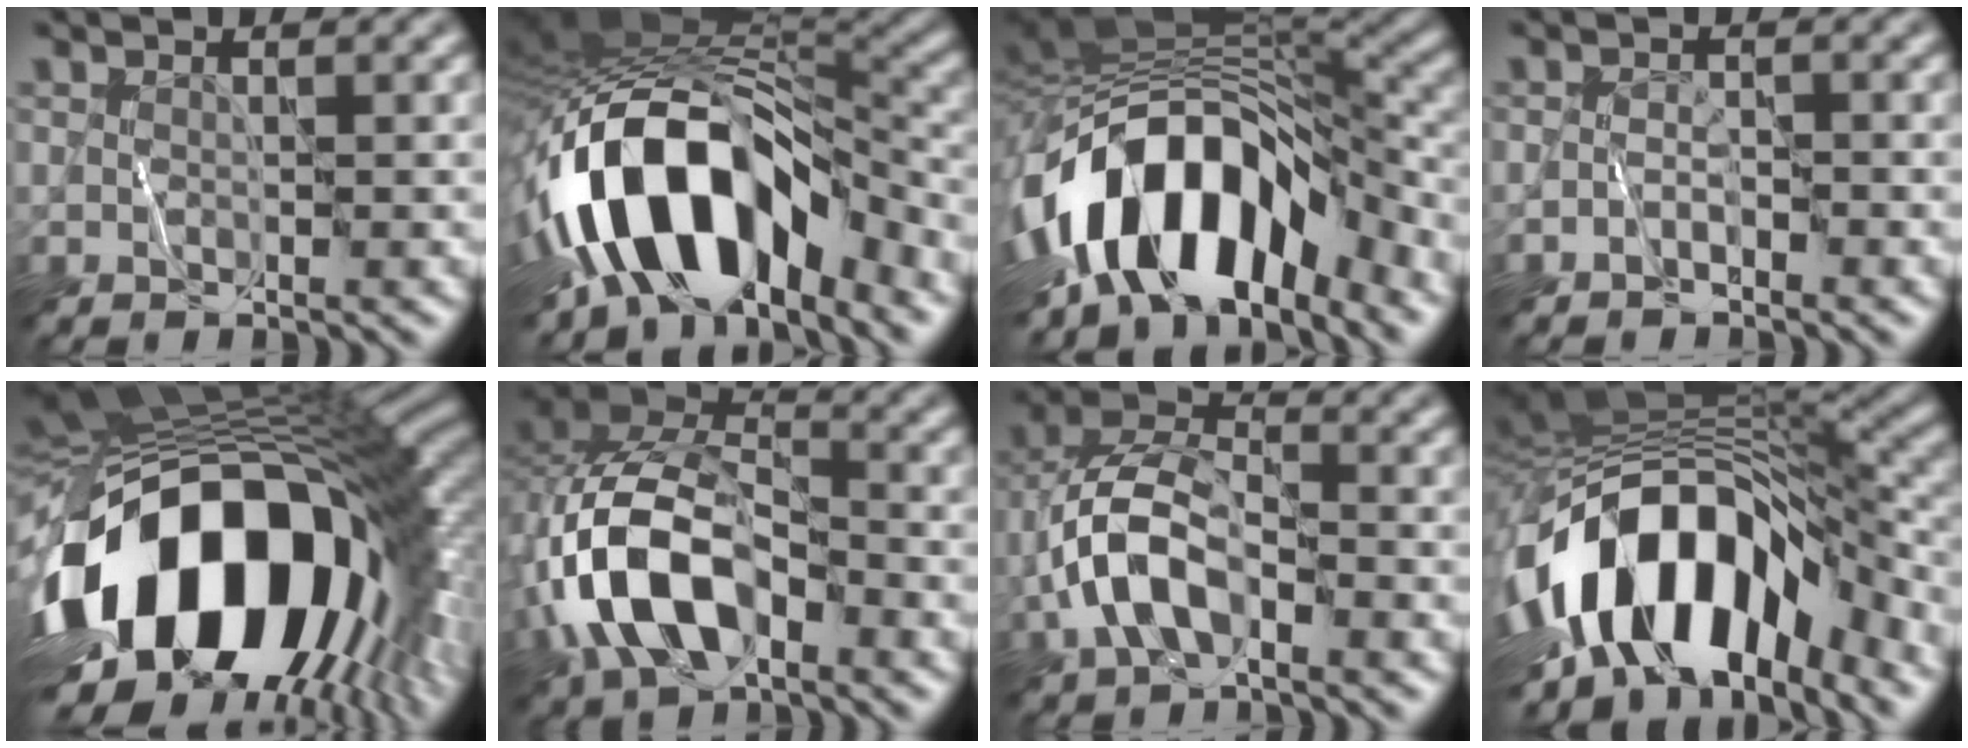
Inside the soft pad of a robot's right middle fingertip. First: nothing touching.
{"total": 14.8, "force": [-6.0, 7.8, 11.0], "torque": [-0.182, 0.007, -0.102]}
{"total": 13.9, "force": [-6.1, 7.7, 9.8], "torque": [-0.158, 0.009, -0.110]}
{"total": 1.0, "force": [-0.9, 0.3, 0.3], "torque": [-0.005, 0.007, -0.021]}
{"total": 20.1, "force": [-3.6, 12.0, 15.7], "torque": [-0.306, -0.023, -0.061]}
{"total": 10.2, "force": [-3.4, 6.0, 7.5], "torque": [-0.158, 0.006, -0.070]}
{"total": 6.6, "force": [-2.4, 3.5, 5.1], "torque": [-0.107, 0.012, -0.050]}
{"total": 15.0, "force": [-5.7, 8.4, 11.1], "torque": [-0.185, 0.007, -0.102]}